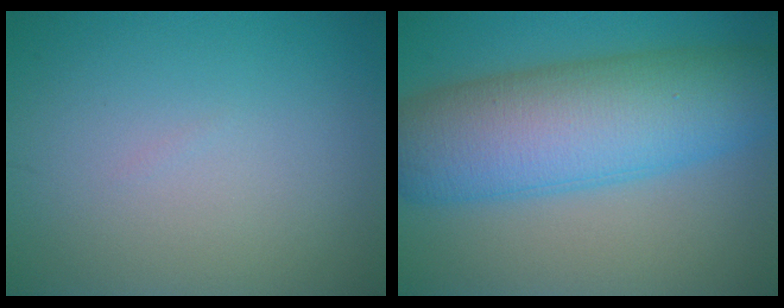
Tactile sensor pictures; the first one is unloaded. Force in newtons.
{"total": 11.3, "press": 11.3, "slide": 0.2}